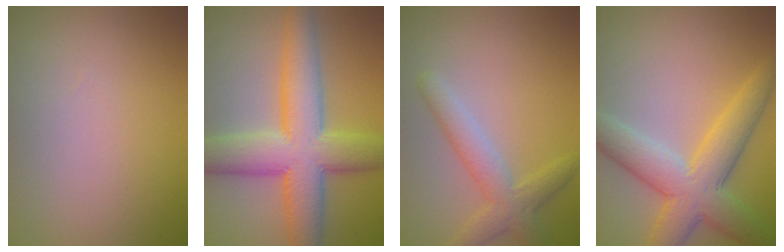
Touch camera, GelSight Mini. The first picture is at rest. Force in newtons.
{"total": 9.4, "press": 9.4, "slide": 0.2}
{"total": 3.5, "press": 3.5, "slide": 0.1}
{"total": 7.3, "press": 7.3, "slide": 0.3}